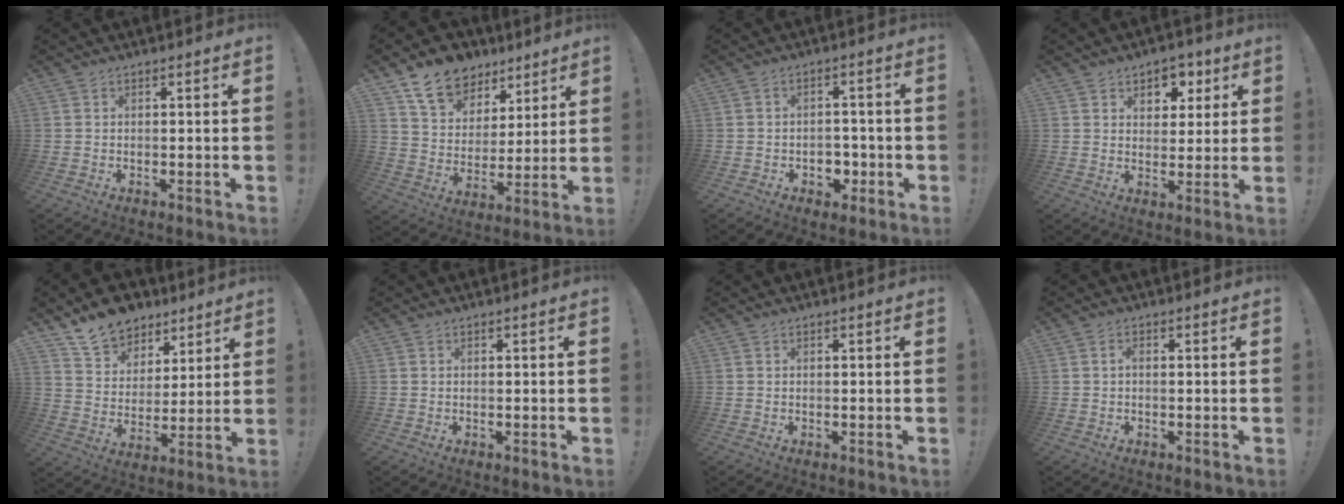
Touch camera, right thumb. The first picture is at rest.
{"total": 13.5, "force": [9.7, 8.4, 4.2], "torque": [-0.072, -0.066, 0.184]}
{"total": 5.2, "force": [-1.4, 4.5, 2.2], "torque": [-0.024, 0.004, -0.022]}
{"total": 6.7, "force": [3.3, 5.5, 2.0], "torque": [-0.023, -0.024, 0.064]}
{"total": 13.6, "force": [10.4, 8.2, 3.3], "torque": [-0.055, -0.078, 0.199]}
{"total": 0.0}
{"total": 0.0}
{"total": 0.9, "force": [-0.3, 0.4, 0.7], "torque": [-0.019, 0.006, -0.006]}